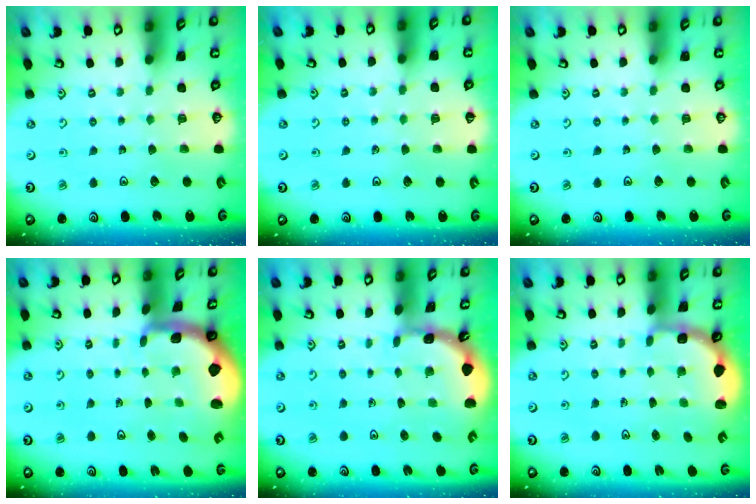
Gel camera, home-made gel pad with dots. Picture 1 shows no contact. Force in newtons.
{"total": 2.0, "press": 2.0, "slide": 0.3}
{"total": 0.0}
{"total": 1.7, "press": 1.7, "slide": 0.4}
{"total": 1.6, "press": 1.5, "slide": 0.3}
{"total": 2.8, "press": 2.3, "slide": 1.7}